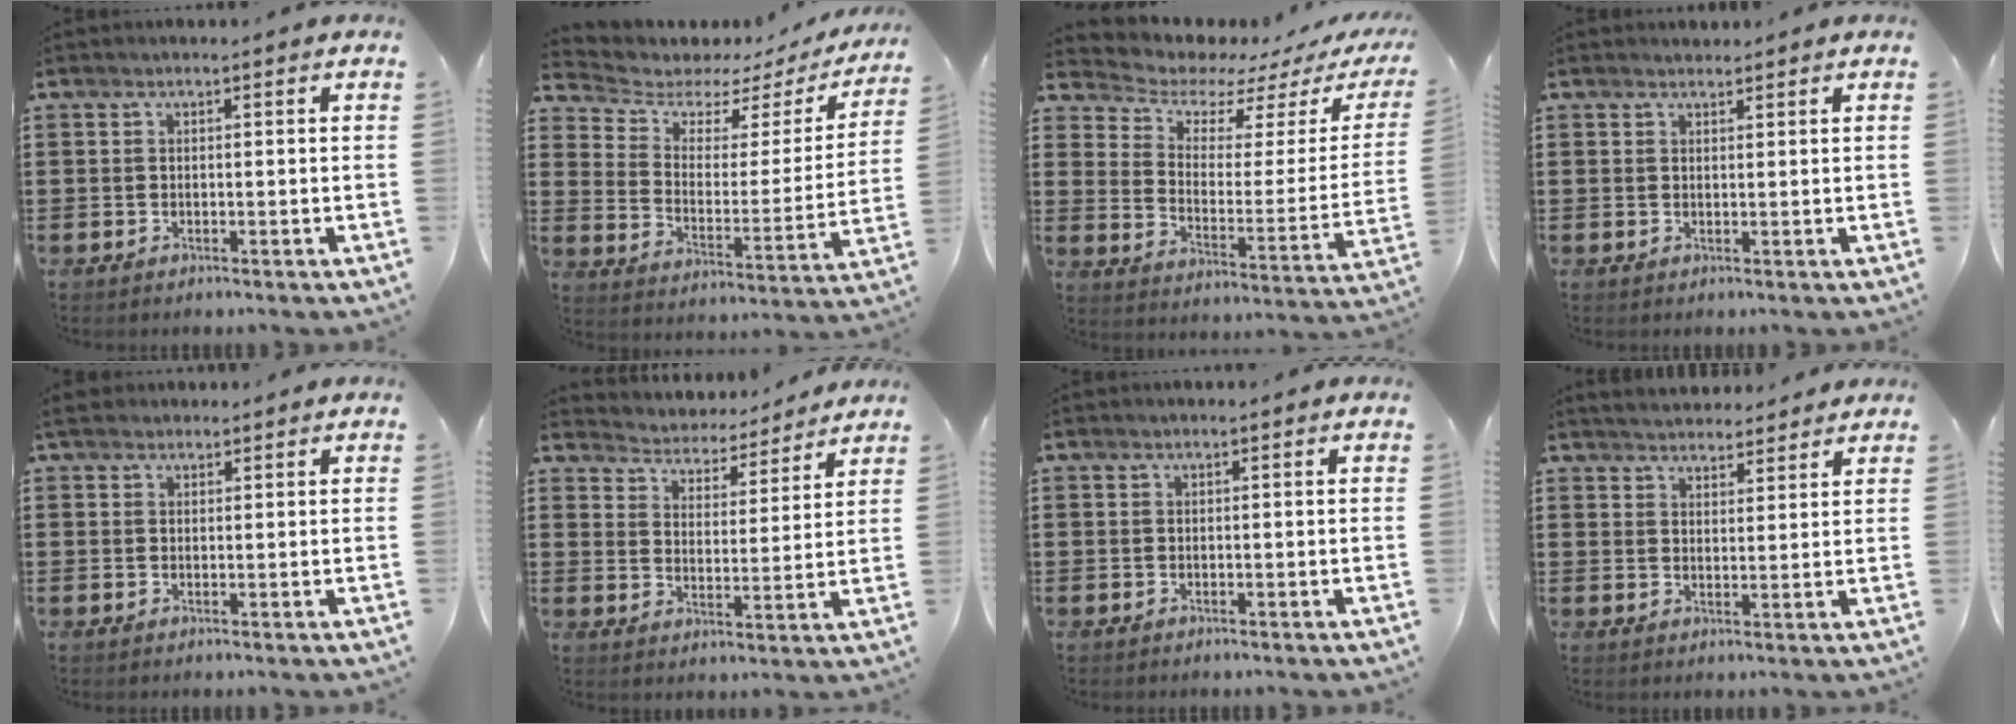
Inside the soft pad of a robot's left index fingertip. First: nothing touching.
{"total": 4.4, "force": [3.5, 2.2, 1.5], "torque": [-0.056, -0.024, 0.054]}
{"total": 5.6, "force": [5.1, 2.0, 1.1], "torque": [-0.050, -0.045, 0.086]}
{"total": 1.0, "force": [1.0, 0.2, 0.0], "torque": [-0.001, 0.000, 0.021]}
{"total": 1.7, "force": [1.4, 0.9, 0.5], "torque": [-0.014, 0.007, 0.027]}
{"total": 4.1, "force": [4.0, 0.3, -0.3], "torque": [-0.020, -0.035, 0.064]}
{"total": 0.0}
{"total": 3.1, "force": [3.1, 0.3, 0.1], "torque": [-0.011, -0.009, 0.057]}